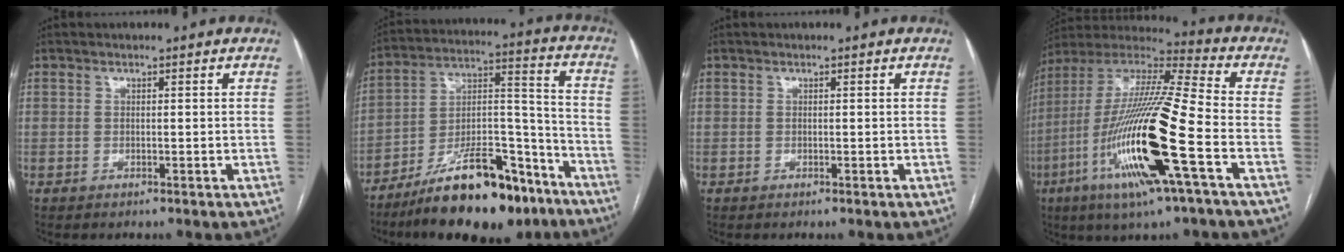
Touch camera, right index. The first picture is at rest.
{"total": 20.4, "force": [-14.6, 6.0, 12.9], "torque": [-0.201, 0.025, -0.236]}
{"total": 0.0}
{"total": 22.8, "force": [-7.2, 1.1, 21.7], "torque": [-0.449, -0.026, -0.139]}